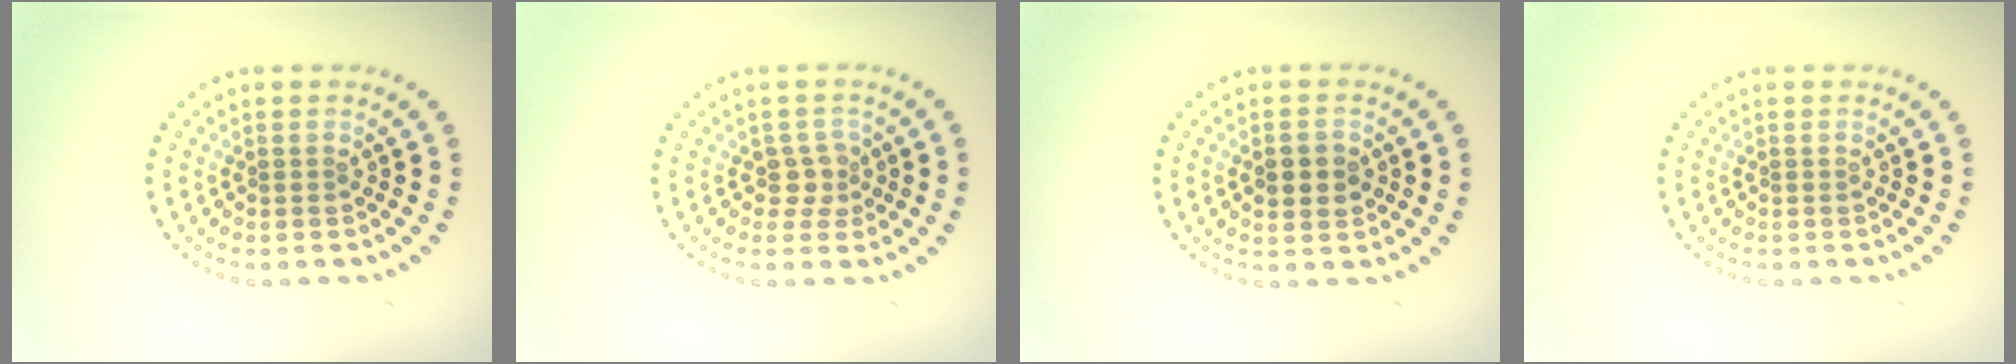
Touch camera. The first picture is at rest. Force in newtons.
{"total": 1.9, "press": 1.5, "slide": 1.2}
{"total": 2.6, "press": 2.6, "slide": 0.2}
{"total": 0.0}